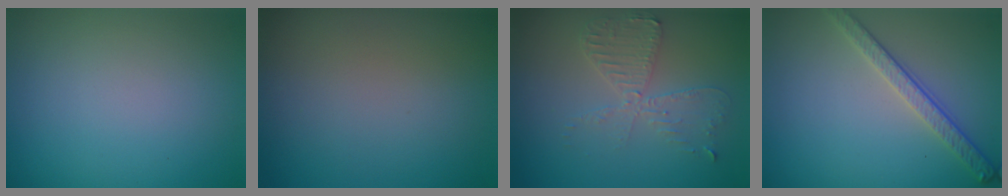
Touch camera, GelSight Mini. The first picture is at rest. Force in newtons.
{"total": 0.0}
{"total": 3.3, "press": 2.8, "slide": 1.7}
{"total": 2.8, "press": 2.6, "slide": 1.1}